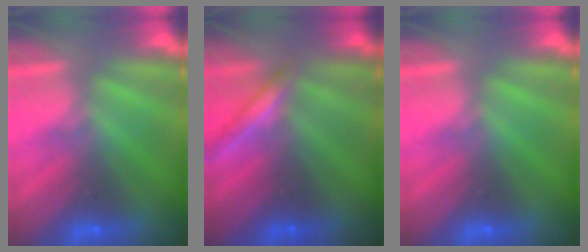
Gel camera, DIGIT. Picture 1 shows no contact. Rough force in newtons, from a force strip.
{"total": 1.9}
{"total": 0.0}